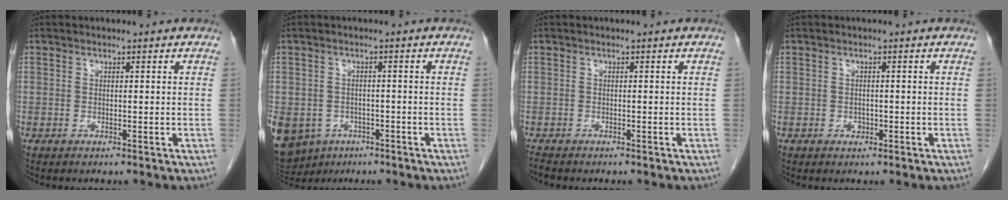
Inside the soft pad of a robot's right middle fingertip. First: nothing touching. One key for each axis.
{"total": 13.5, "fx": -7.0, "fy": 10.6, "fz": 4.6, "tx": -0.142, "ty": -0.006, "tz": -0.091}
{"total": 1.0, "fx": -0.9, "fy": 0.2, "fz": 0.3, "tx": -0.014, "ty": -0.003, "tz": -0.016}
{"total": 0.9, "fx": -0.4, "fy": 0.7, "fz": 0.4, "tx": -0.007, "ty": 0.002, "tz": -0.004}